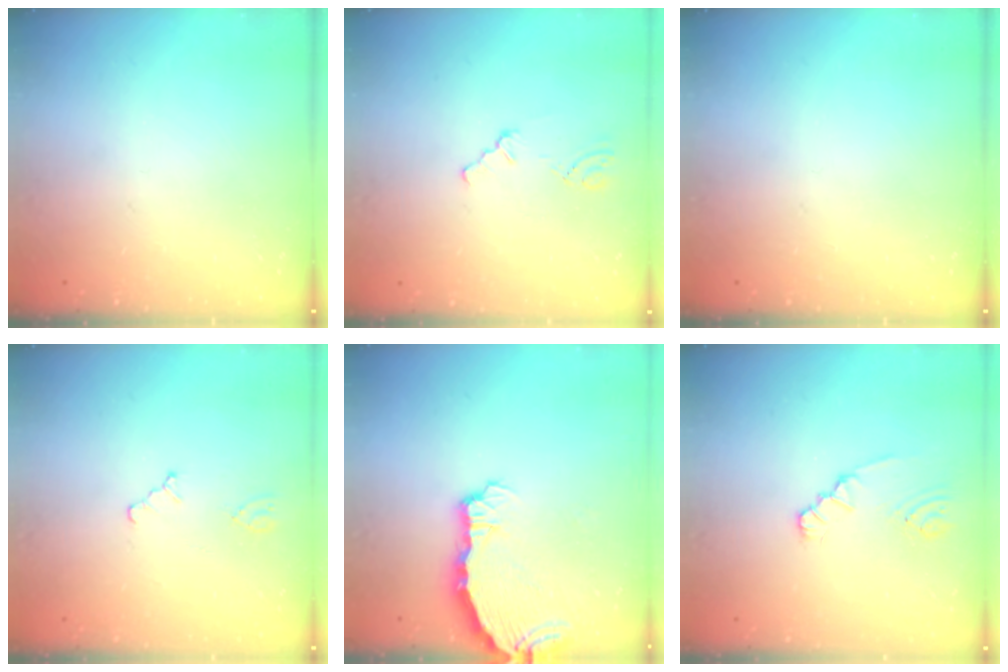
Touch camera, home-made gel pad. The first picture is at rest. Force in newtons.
{"total": 0.8, "press": 0.7, "slide": 0.2}
{"total": 0.0}
{"total": 0.7, "press": 0.7, "slide": 0.2}
{"total": 6.7, "press": 5.9, "slide": 3.2}
{"total": 1.8, "press": 1.8, "slide": 0.2}